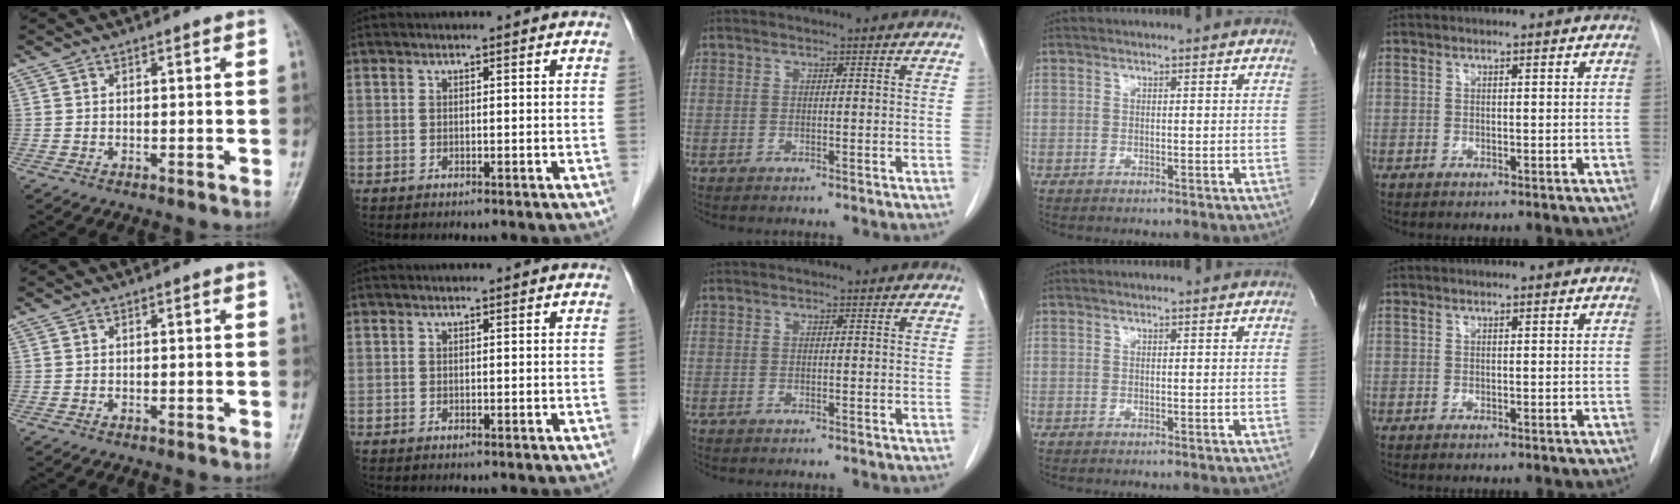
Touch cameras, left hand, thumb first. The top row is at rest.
{}